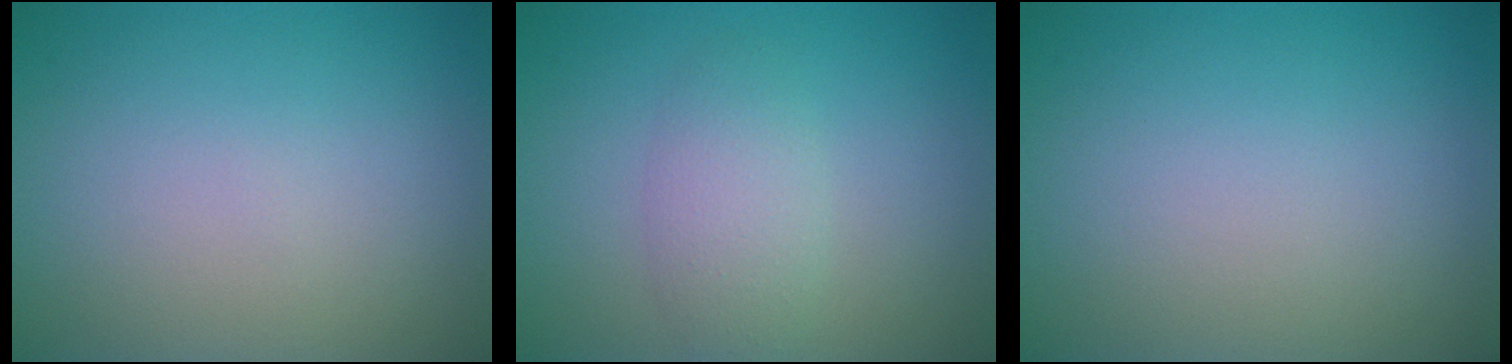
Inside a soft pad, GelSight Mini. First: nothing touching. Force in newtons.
{"total": 2.7, "press": 2.7, "slide": 0.1}
{"total": 0.0}